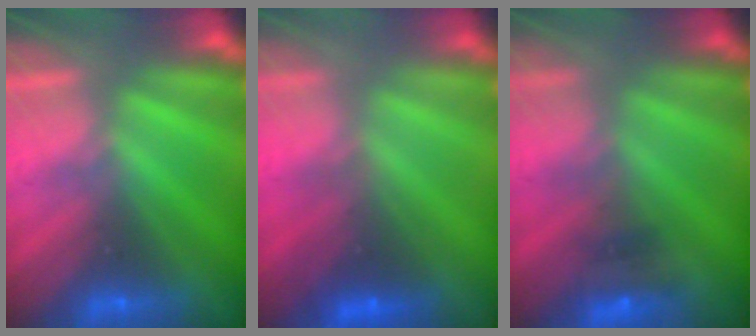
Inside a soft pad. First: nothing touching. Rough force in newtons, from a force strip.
{"total": 2.3}
{"total": 3.9}